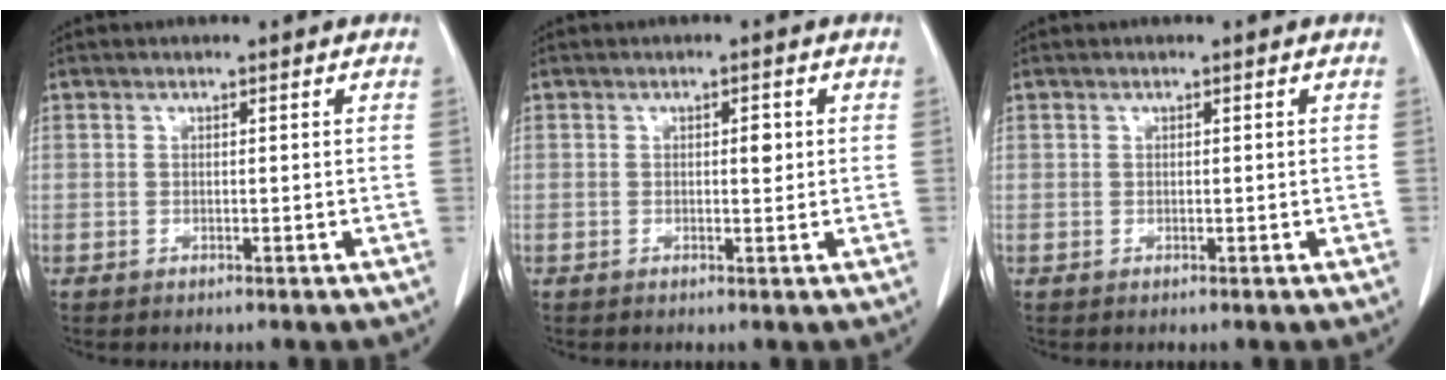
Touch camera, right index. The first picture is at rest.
{"total": 1.7, "force": [0.4, 0.6, 1.5], "torque": [-0.023, 0.001, 0.006]}
{"total": 0.0}